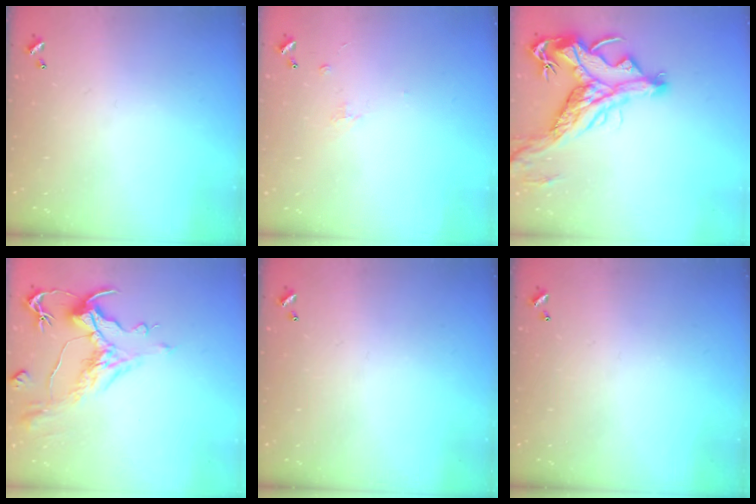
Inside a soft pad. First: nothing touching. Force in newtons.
{"total": 1.2, "press": 1.1, "slide": 0.6}
{"total": 7.3, "press": 7.0, "slide": 1.9}
{"total": 1.6, "press": 0.7, "slide": 1.4}
{"total": 0.0}
{"total": 0.0}